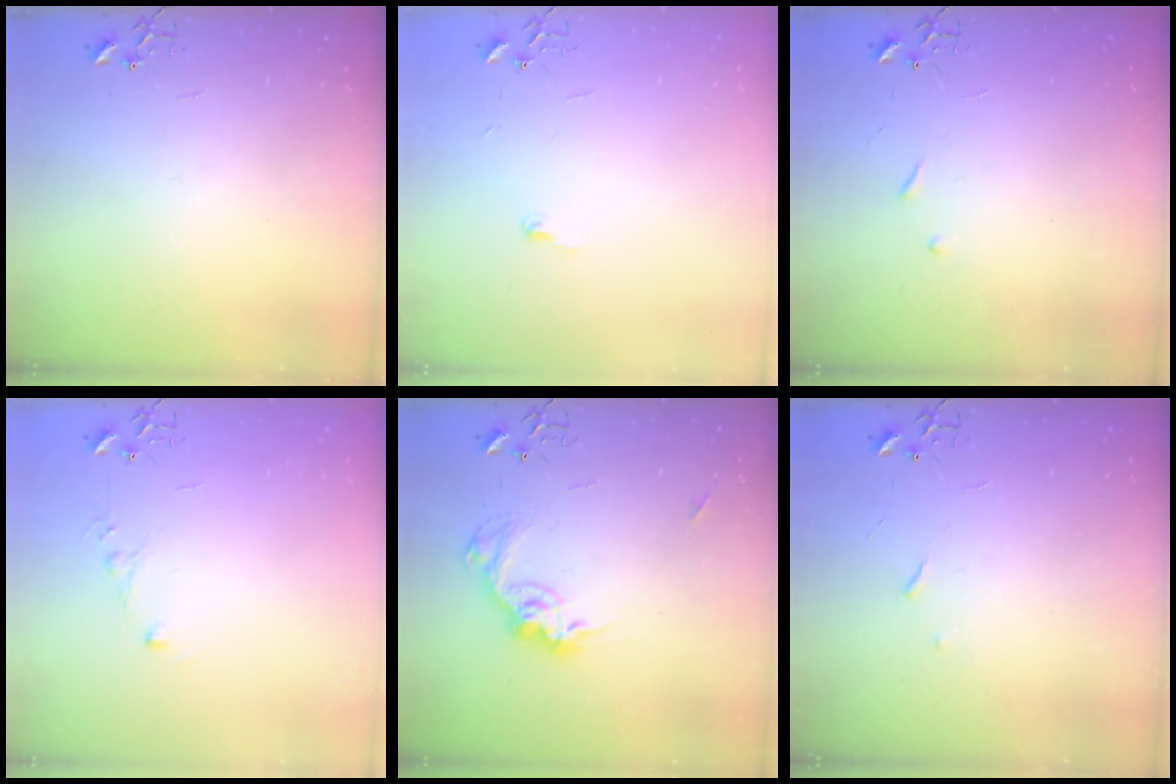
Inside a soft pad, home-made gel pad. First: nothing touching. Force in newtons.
{"total": 3.7, "press": 3.7, "slide": 0.3}
{"total": 4.0, "press": 3.9, "slide": 0.6}
{"total": 4.4, "press": 4.4, "slide": 0.5}
{"total": 14.4, "press": 14.3, "slide": 1.1}
{"total": 2.9, "press": 2.8, "slide": 0.5}